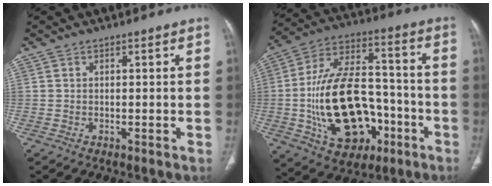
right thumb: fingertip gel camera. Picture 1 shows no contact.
{"total": 23.8, "force": [-6.5, 14.7, 17.5], "torque": [-0.276, 0.045, -0.086]}